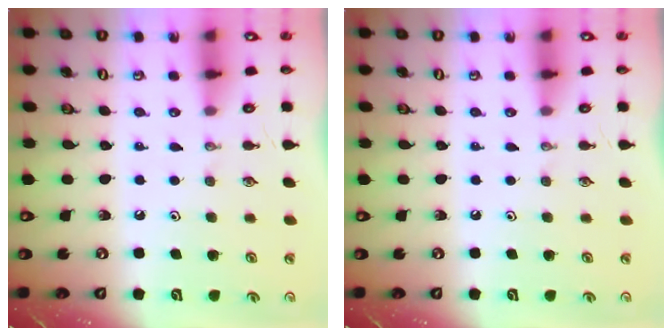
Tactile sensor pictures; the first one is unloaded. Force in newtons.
{"total": 0.0}